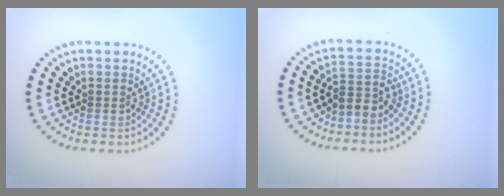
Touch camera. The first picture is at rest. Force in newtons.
{"total": 2.4, "press": 1.7, "slide": 1.6}